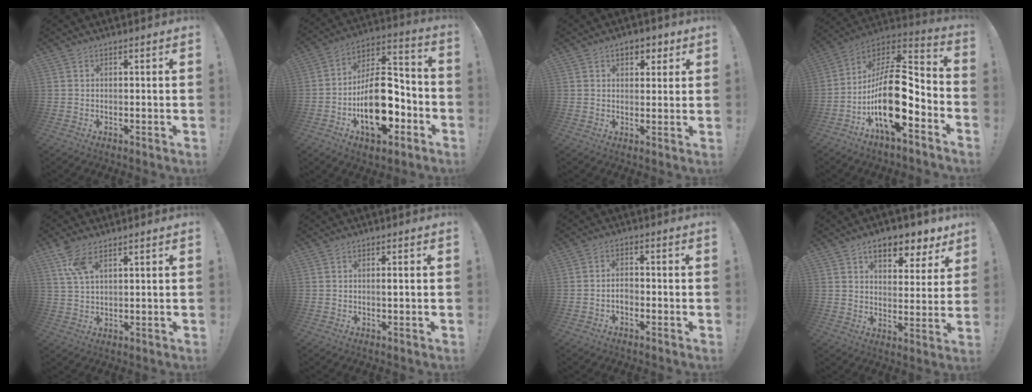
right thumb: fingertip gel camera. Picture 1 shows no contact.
{"total": 20.7, "force": [-6.8, 12.0, 15.5], "torque": [-0.238, 0.047, -0.097]}
{"total": 5.0, "force": [2.4, 3.4, 2.8], "torque": [-0.026, -0.005, 0.038]}
{"total": 21.7, "force": [-5.8, 8.7, 19.1], "torque": [-0.349, 0.024, -0.094]}
{"total": 7.1, "force": [4.1, 2.7, 5.2], "torque": [-0.099, -0.011, 0.078]}
{"total": 1.0, "force": [-0.1, 0.0, 1.0], "torque": [-0.004, -0.005, -0.007]}
{"total": 2.6, "force": [-1.1, 1.7, 1.6], "torque": [-0.027, 0.004, -0.020]}
{"total": 10.3, "force": [6.5, 4.9, 6.2], "torque": [-0.081, -0.041, 0.113]}